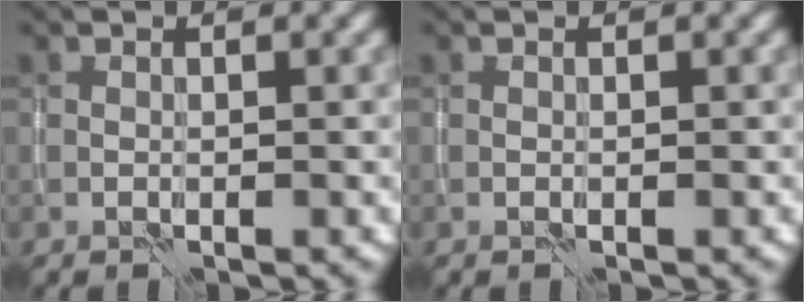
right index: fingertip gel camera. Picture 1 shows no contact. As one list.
[{"total": 0.0}]